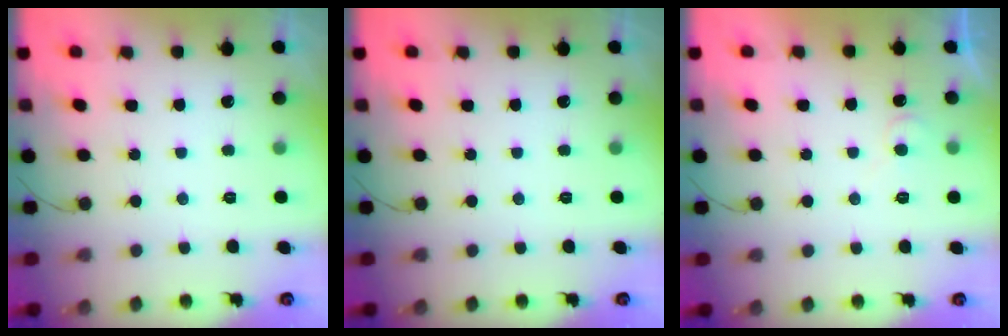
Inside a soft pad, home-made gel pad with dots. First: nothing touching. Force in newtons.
{"total": 0.0}
{"total": 5.7, "press": 5.6, "slide": 0.6}